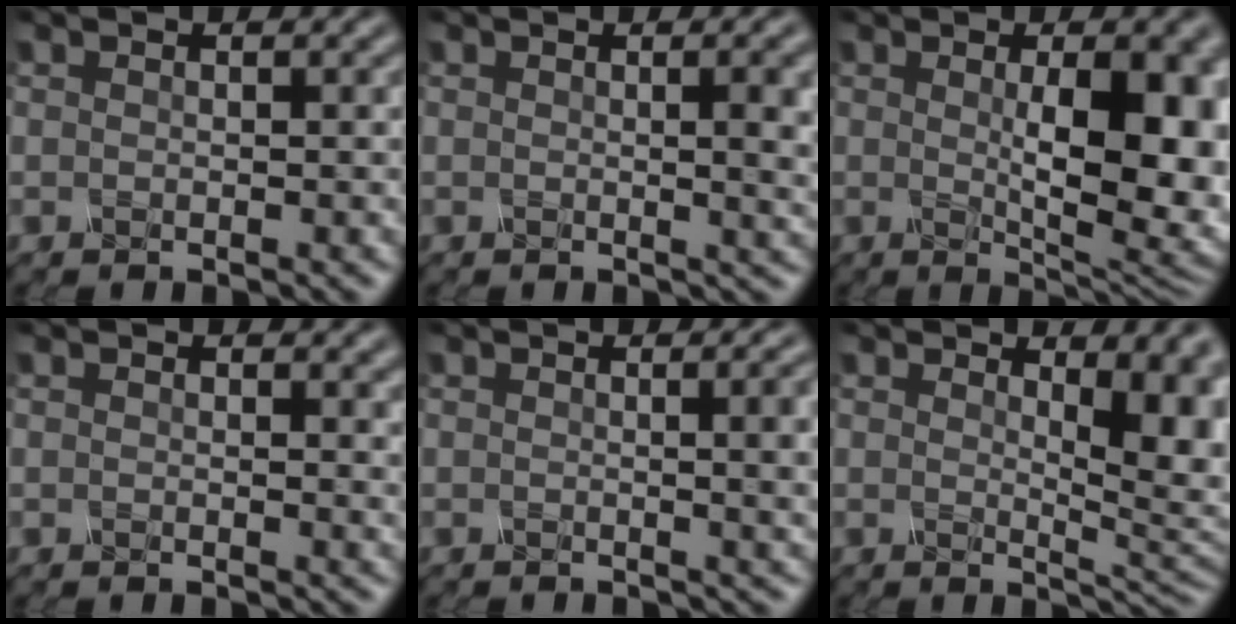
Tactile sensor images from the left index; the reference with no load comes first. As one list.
[{"total": 4.6, "force": [0.6, 1.5, 4.3], "torque": [-0.036, 0.003, 0.010]}, {"total": 8.9, "force": [0.3, 2.7, 8.4], "torque": [-0.115, -0.007, 0.012]}, {"total": 1.4, "force": [0.8, 0.5, 1.0], "torque": [-0.004, 0.000, 0.012]}, {"total": 5.8, "force": [0.5, 2.3, 5.3], "torque": [-0.025, 0.009, 0.005]}, {"total": 6.9, "force": [1.7, 2.8, 6.1], "torque": [-0.056, -0.007, 0.030]}]